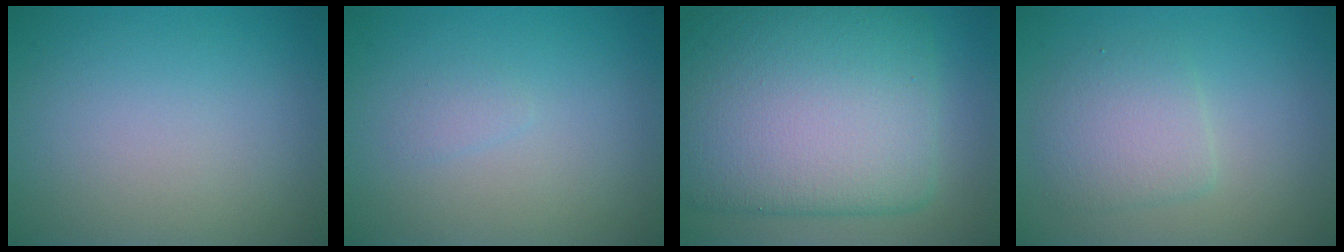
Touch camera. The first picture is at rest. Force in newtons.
{"total": 0.7, "press": 0.7, "slide": 0.0}
{"total": 14.1, "press": 14.1, "slide": 0.2}
{"total": 3.0, "press": 3.0, "slide": 0.1}